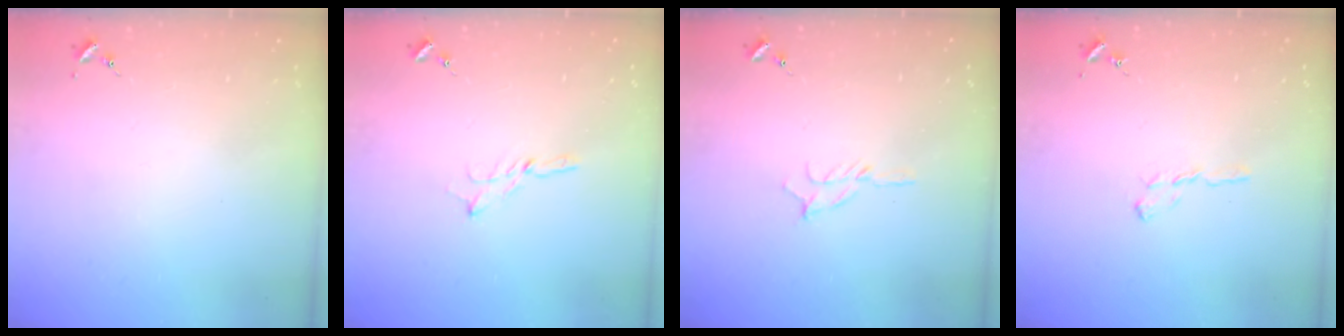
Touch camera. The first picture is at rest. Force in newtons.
{"total": 2.0, "press": 2.0, "slide": 0.2}
{"total": 5.0, "press": 5.0, "slide": 0.6}
{"total": 5.5, "press": 5.5, "slide": 0.6}